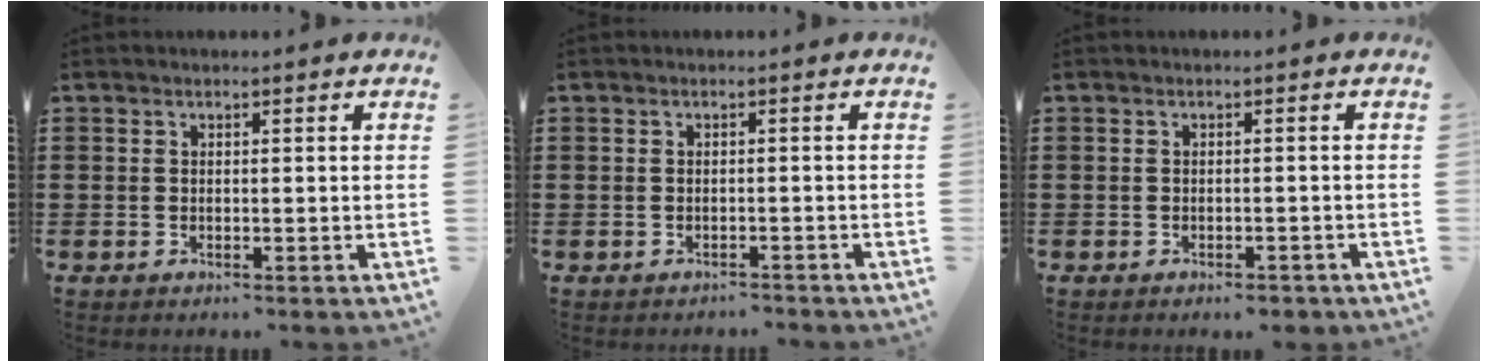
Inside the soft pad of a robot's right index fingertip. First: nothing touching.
{"total": 1.0, "force": [-1.0, 0.3, -0.1], "torque": [-0.002, 0.003, -0.023]}
{"total": 1.1, "force": [-1.0, 0.3, 0.4], "torque": [-0.013, -0.004, -0.020]}